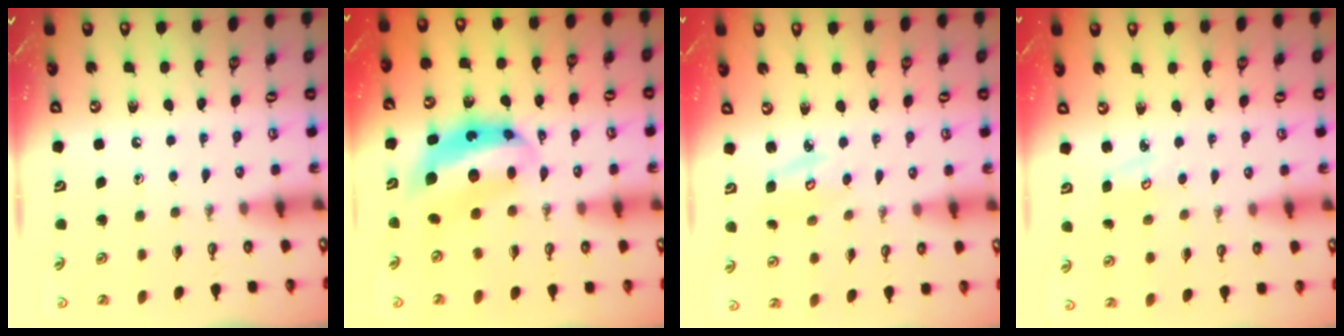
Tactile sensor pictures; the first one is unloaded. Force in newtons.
{"total": 8.8, "press": 8.7, "slide": 1.1}
{"total": 4.0, "press": 4.0, "slide": 0.5}
{"total": 3.0, "press": 3.0, "slide": 0.3}